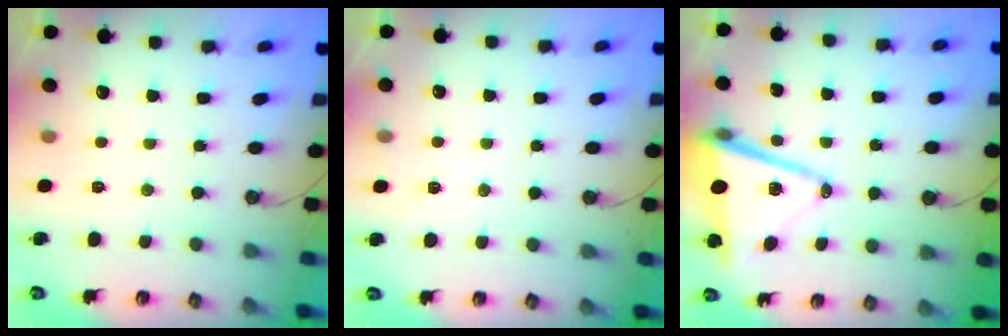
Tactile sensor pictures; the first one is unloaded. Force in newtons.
{"total": 7.3, "press": 5.7, "slide": 4.5}
{"total": 14.0, "press": 13.9, "slide": 2.1}